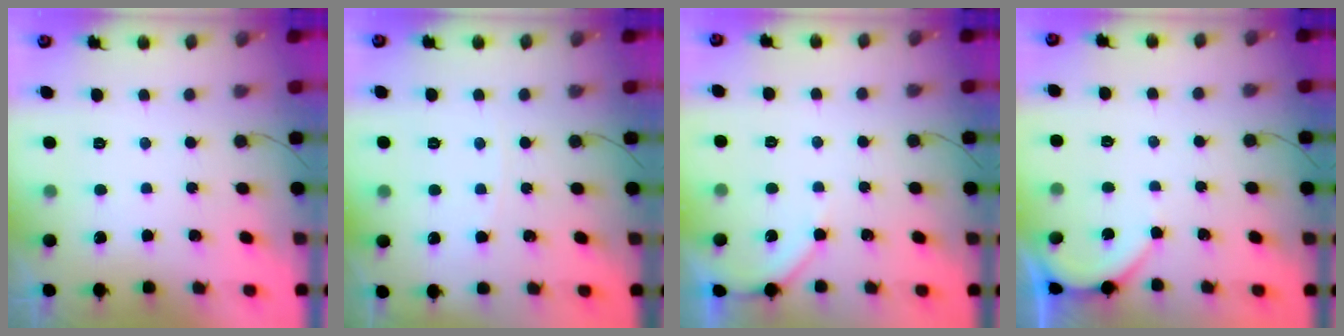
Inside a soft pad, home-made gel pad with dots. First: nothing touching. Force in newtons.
{"total": 2.4, "press": 2.4, "slide": 0.3}
{"total": 4.0, "press": 3.9, "slide": 0.7}
{"total": 2.8, "press": 2.8, "slide": 0.4}